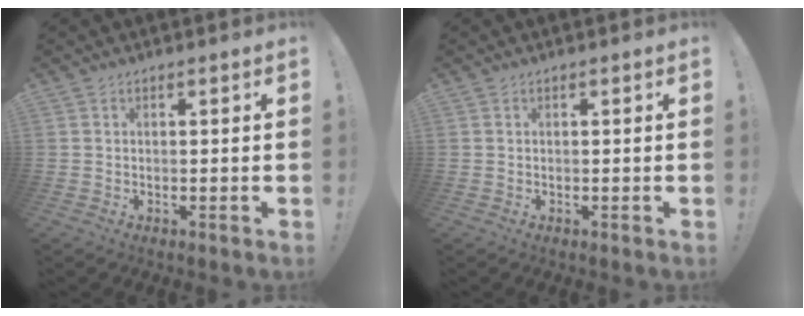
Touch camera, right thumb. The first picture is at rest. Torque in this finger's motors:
{"motor_torque": [0.00, 0.00, -0.02, 0.02, 0.00]}